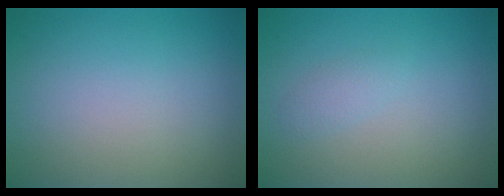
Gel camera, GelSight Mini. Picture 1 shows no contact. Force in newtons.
{"total": 1.1, "press": 1.1, "slide": 0.0}